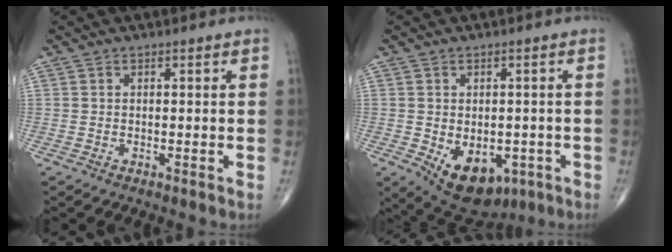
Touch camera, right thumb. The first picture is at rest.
{"total": 11.4, "force": [-4.1, 7.4, 7.7], "torque": [-0.085, 0.000, -0.040]}